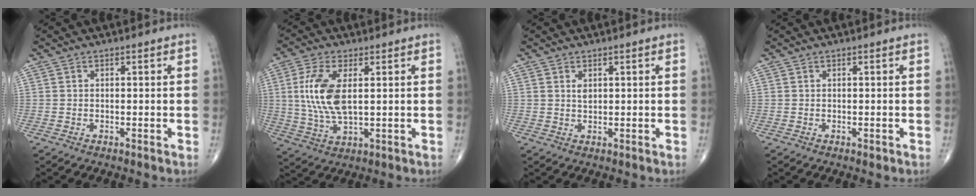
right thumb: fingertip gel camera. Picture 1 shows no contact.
{"total": 10.9, "force": [1.7, 4.9, 9.6], "torque": [-0.216, -0.006, 0.038]}
{"total": 1.4, "force": [0.5, 0.8, 1.0], "torque": [-0.015, -0.002, 0.012]}
{"total": 0.6, "force": [-0.3, 0.3, 0.4], "torque": [-0.006, -0.001, -0.006]}